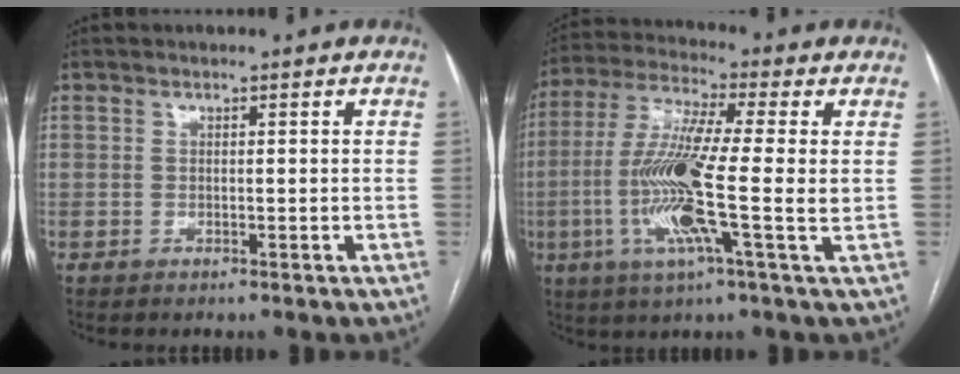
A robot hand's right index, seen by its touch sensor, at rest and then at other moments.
{"total": 14.2, "force": [-1.8, 0.0, 14.1], "torque": [-0.283, -0.010, -0.049]}